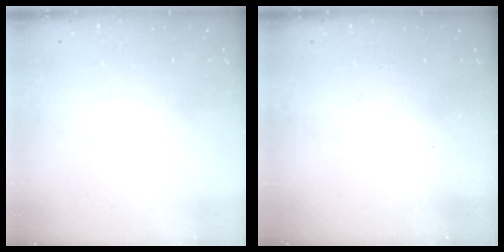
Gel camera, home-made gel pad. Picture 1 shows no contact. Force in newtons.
{"total": 2.5, "press": 2.4, "slide": 0.8}